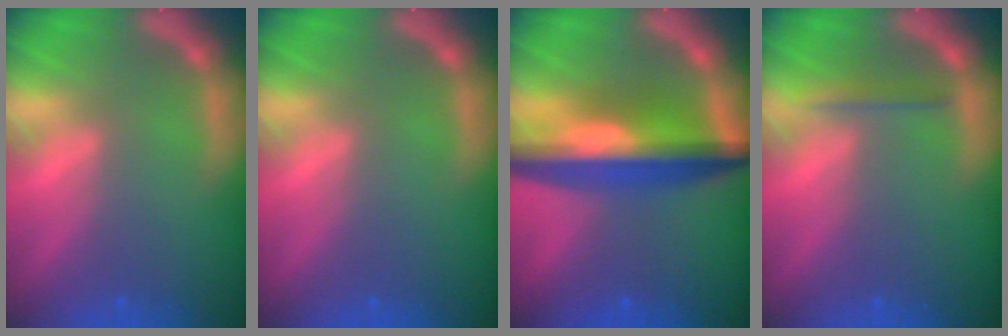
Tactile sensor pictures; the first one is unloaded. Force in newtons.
{"total": 0.0}
{"total": 9.6}
{"total": 1.4}